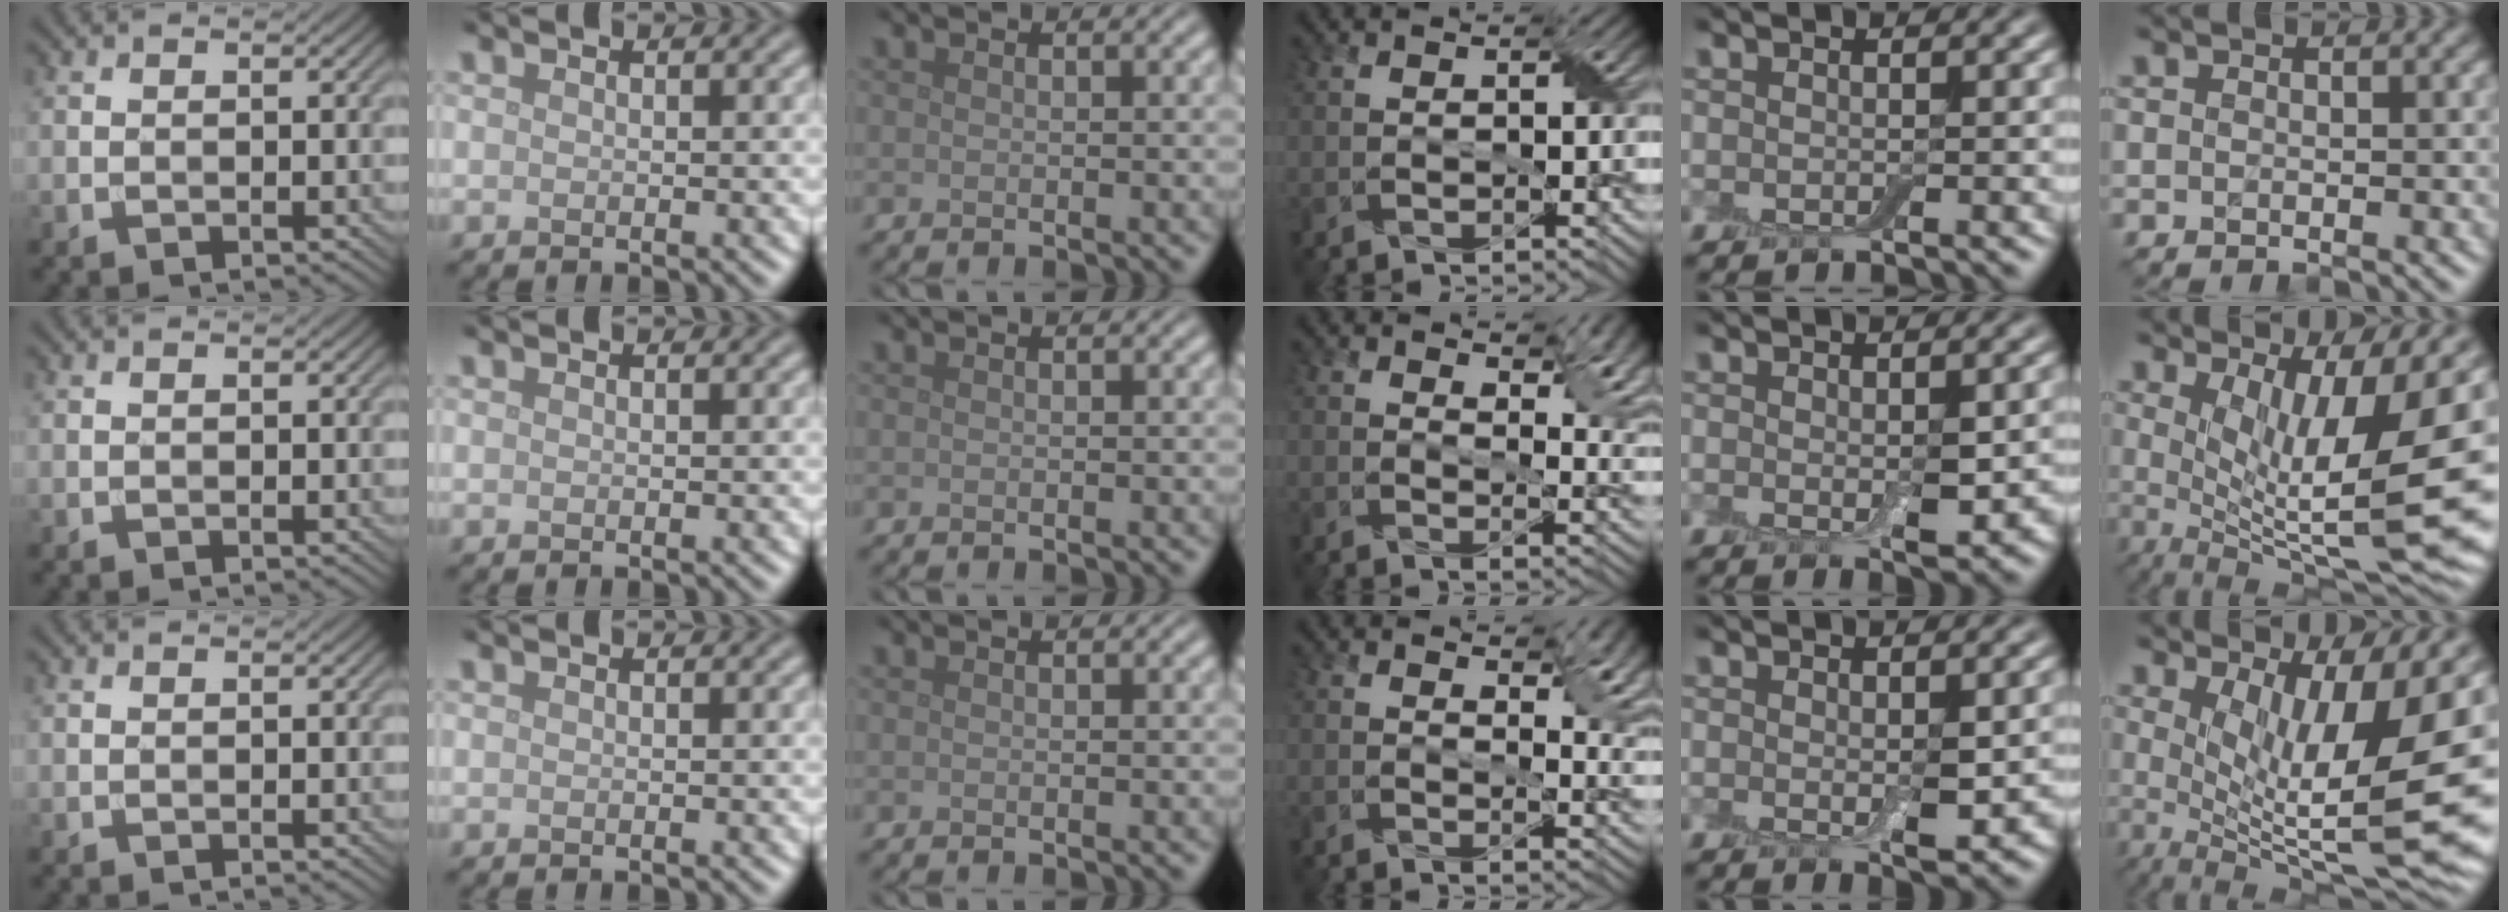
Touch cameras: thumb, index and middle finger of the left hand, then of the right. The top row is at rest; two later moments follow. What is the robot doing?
{"motion": "peel", "object": "aluminum foil"}